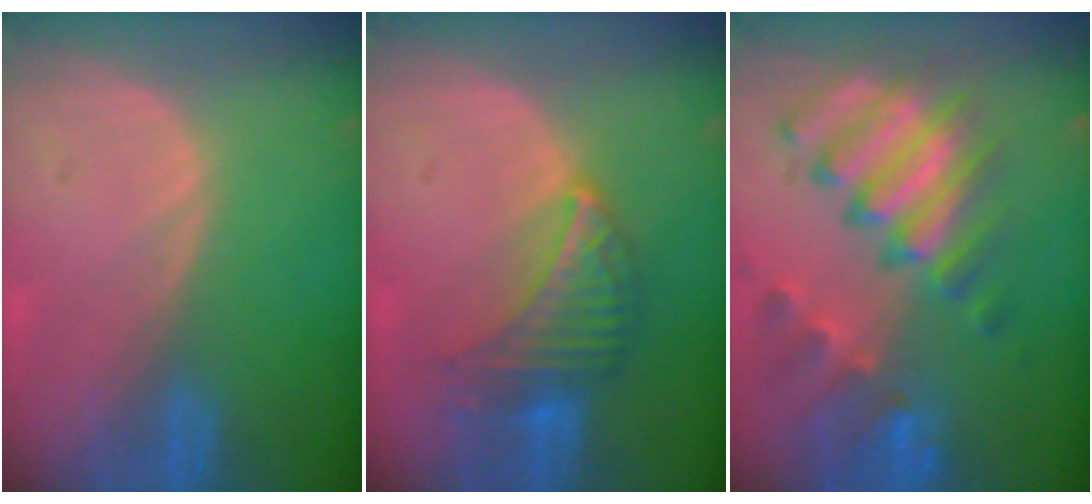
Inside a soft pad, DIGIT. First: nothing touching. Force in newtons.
{"total": 6.7, "press": 6.5, "slide": 1.3}
{"total": 11.5, "press": 9.9, "slide": 5.8}